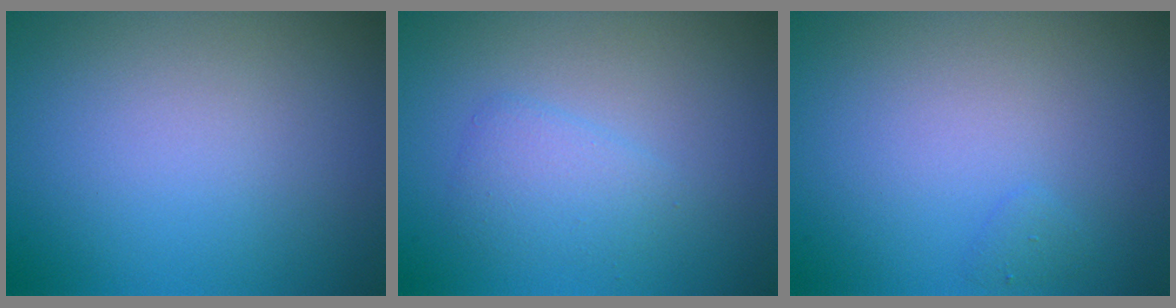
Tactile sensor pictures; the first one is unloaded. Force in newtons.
{"total": 1.9, "press": 1.9, "slide": 0.1}
{"total": 0.6, "press": 0.6, "slide": 0.1}